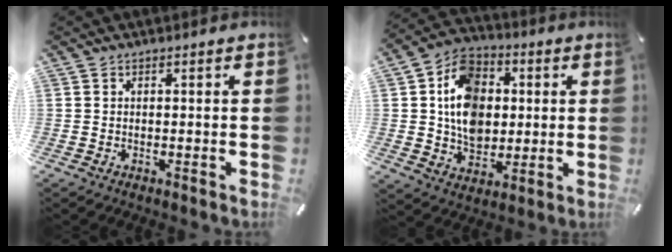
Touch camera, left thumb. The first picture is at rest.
{"total": 13.1, "force": [0.8, 10.9, 7.2], "torque": [-0.129, 0.021, 0.019]}